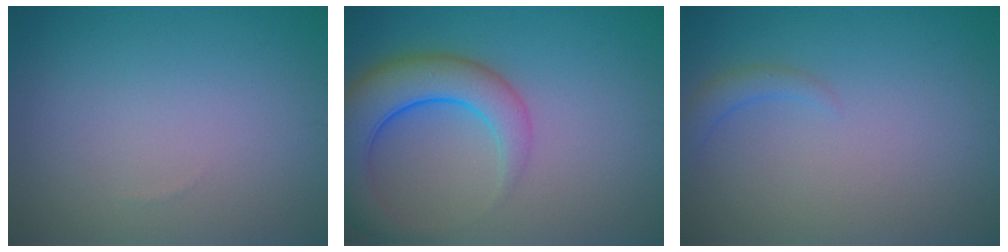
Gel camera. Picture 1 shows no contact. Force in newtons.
{"total": 6.8, "press": 6.8, "slide": 0.4}
{"total": 1.4, "press": 1.4, "slide": 0.2}